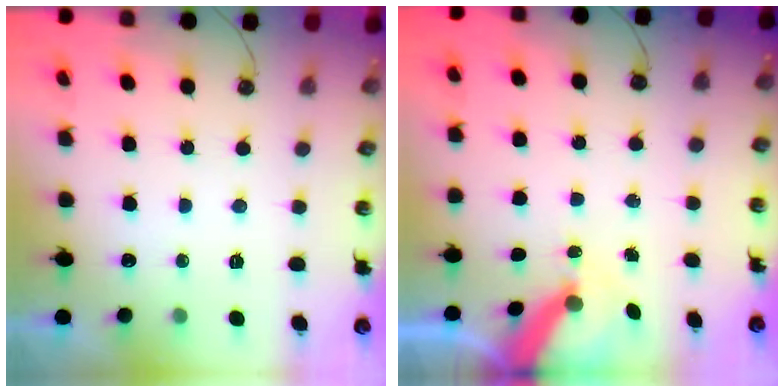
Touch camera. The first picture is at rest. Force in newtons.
{"total": 9.1, "press": 9.1, "slide": 0.7}